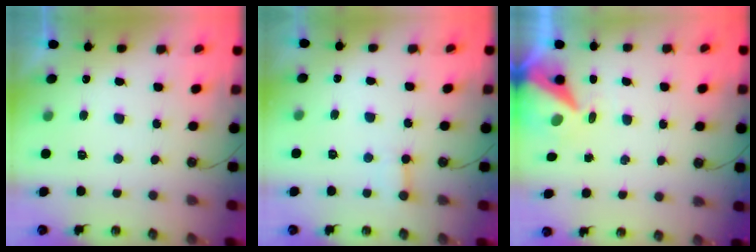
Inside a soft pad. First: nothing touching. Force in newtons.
{"total": 2.5, "press": 2.5, "slide": 0.4}
{"total": 8.6, "press": 8.5, "slide": 1.2}